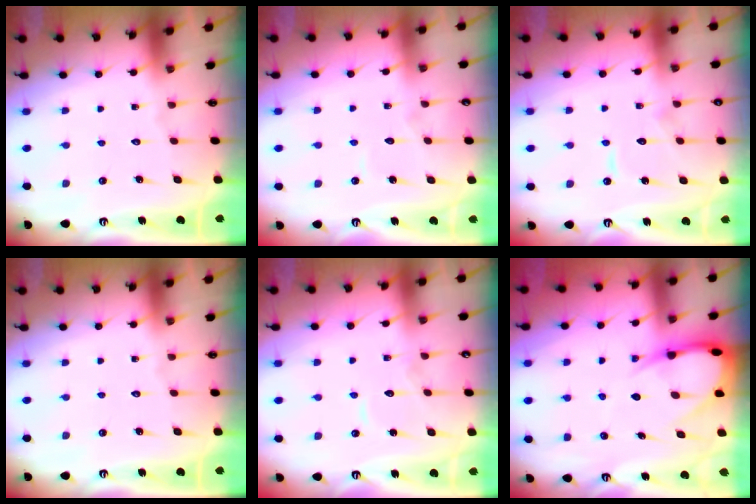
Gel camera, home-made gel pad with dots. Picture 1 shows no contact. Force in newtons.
{"total": 2.5, "press": 2.5, "slide": 0.2}
{"total": 7.9, "press": 7.9, "slide": 0.6}
{"total": 0.0}
{"total": 8.4, "press": 8.4, "slide": 0.5}
{"total": 9.9, "press": 9.9, "slide": 1.0}